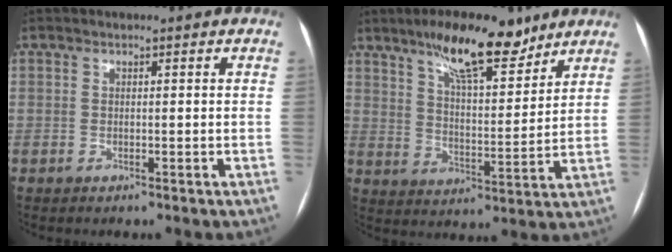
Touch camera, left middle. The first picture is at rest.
{"total": 13.1, "force": [9.5, 3.4, 8.3], "torque": [-0.133, 0.004, 0.157]}